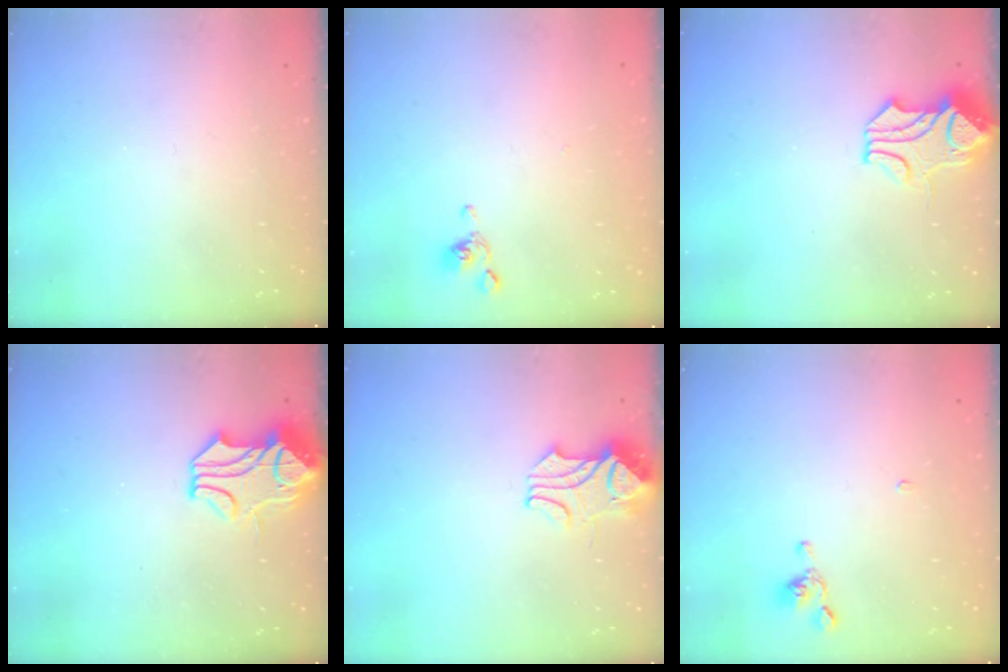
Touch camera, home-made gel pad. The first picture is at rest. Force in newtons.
{"total": 2.0, "press": 2.0, "slide": 0.1}
{"total": 1.6, "press": 0.9, "slide": 1.3}
{"total": 2.1, "press": 1.5, "slide": 1.5}
{"total": 2.2, "press": 2.0, "slide": 0.9}
{"total": 2.0, "press": 2.0, "slide": 0.3}